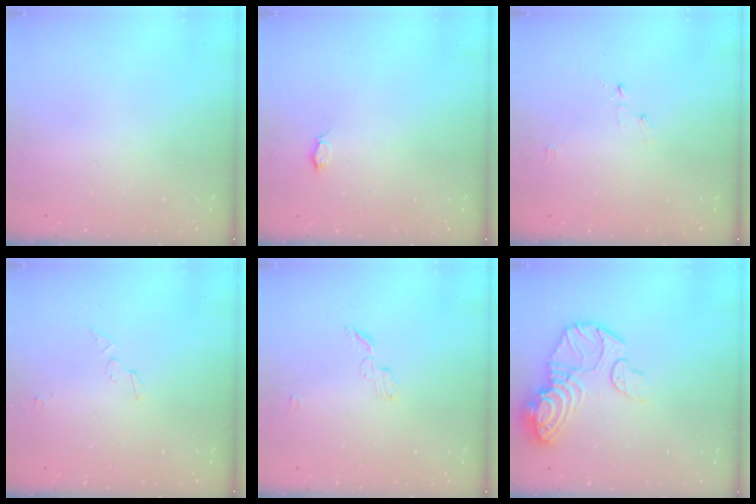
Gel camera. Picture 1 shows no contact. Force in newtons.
{"total": 2.7, "press": 2.7, "slide": 0.3}
{"total": 2.5, "press": 2.5, "slide": 0.3}
{"total": 2.8, "press": 2.8, "slide": 0.1}
{"total": 4.7, "press": 4.7, "slide": 0.4}
{"total": 13.3, "press": 13.3, "slide": 0.9}